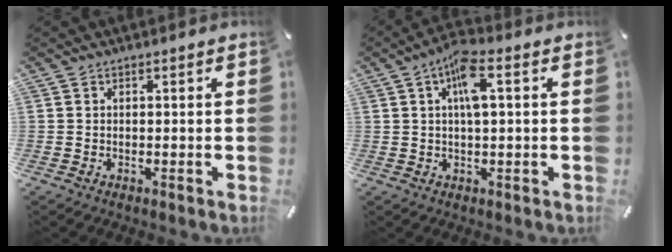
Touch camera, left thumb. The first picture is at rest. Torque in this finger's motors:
{"motor_torque": [1.28, 1.81, 0.85, -0.54, 0.32]}